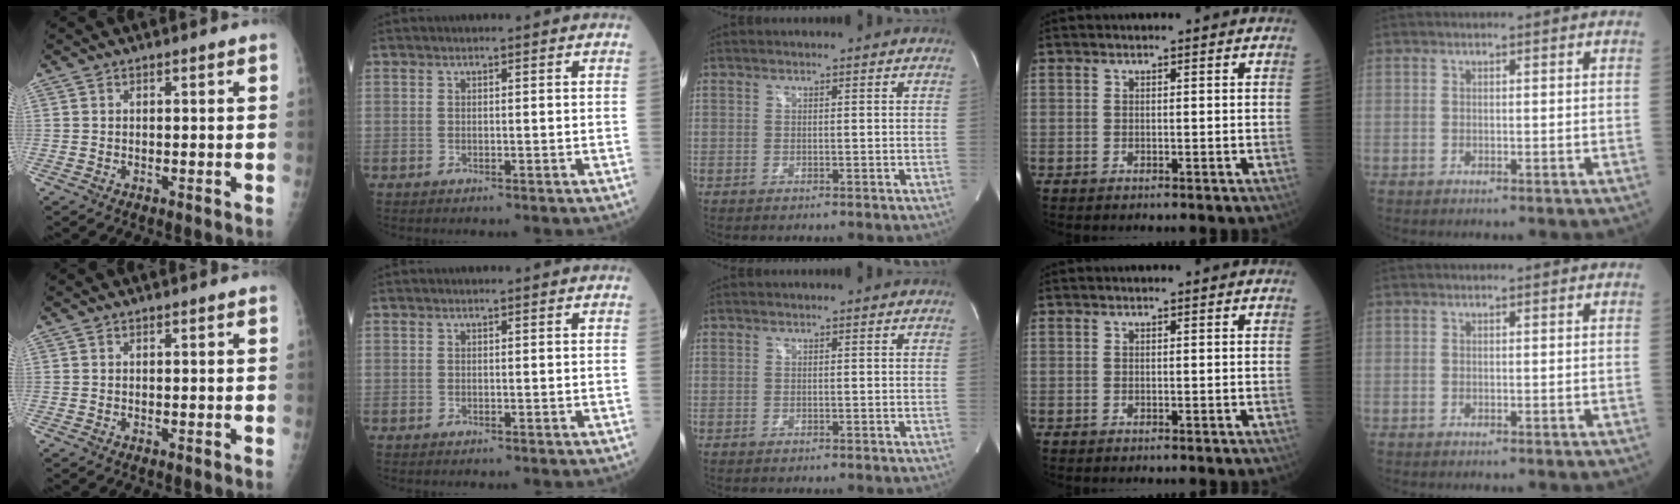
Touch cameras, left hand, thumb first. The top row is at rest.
{}